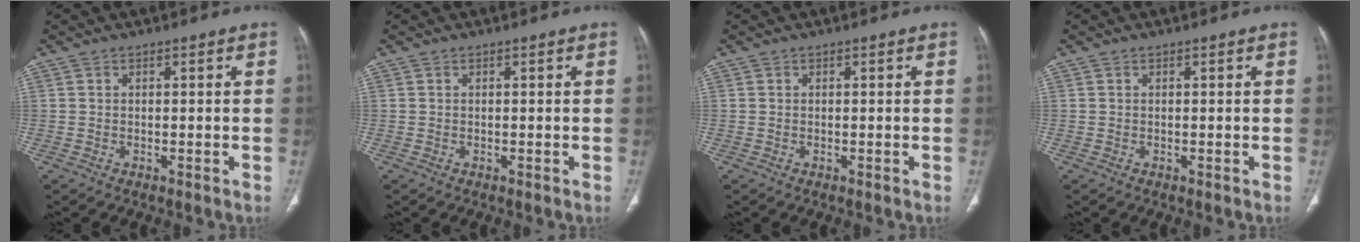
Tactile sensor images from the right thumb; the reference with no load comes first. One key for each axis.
{"total": 0.0}
{"total": 0.0}
{"total": 0.0}